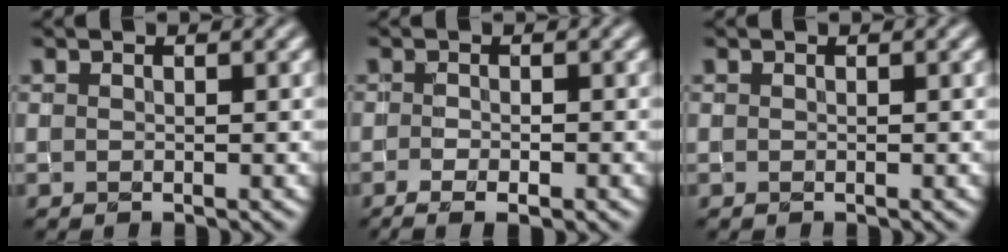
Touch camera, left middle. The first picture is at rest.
{"total": 2.4, "force": [-1.1, 0.8, 2.0], "torque": [-0.035, -0.009, -0.014]}
{"total": 0.0}